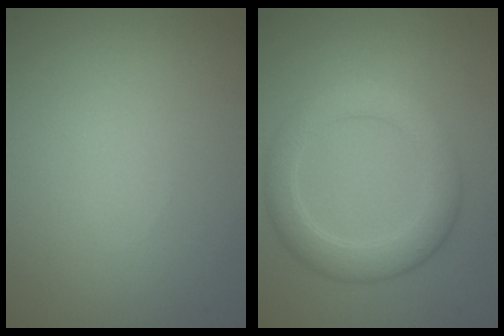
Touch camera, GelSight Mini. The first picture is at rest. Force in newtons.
{"total": 4.3, "press": 4.3, "slide": 0.3}